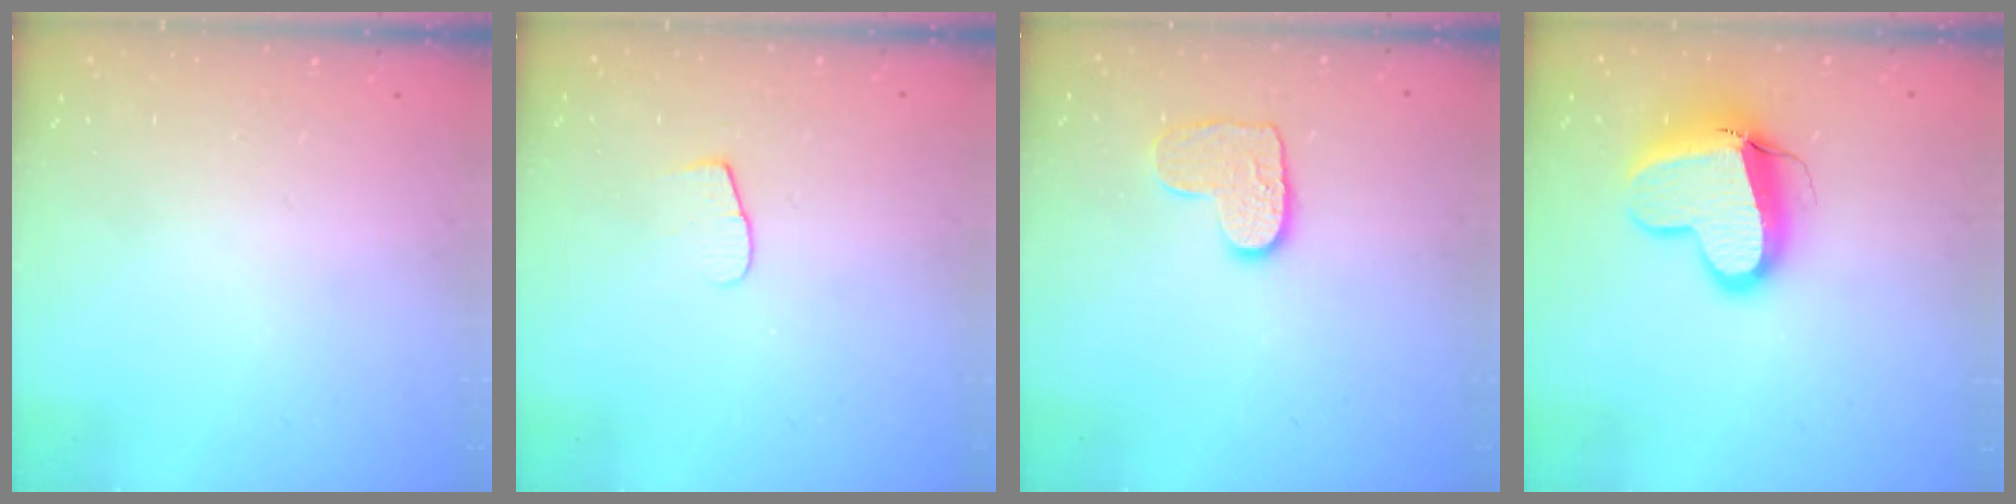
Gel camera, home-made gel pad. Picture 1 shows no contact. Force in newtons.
{"total": 5.2, "press": 5.2, "slide": 0.6}
{"total": 8.9, "press": 8.9, "slide": 0.4}
{"total": 15.6, "press": 15.5, "slide": 1.5}